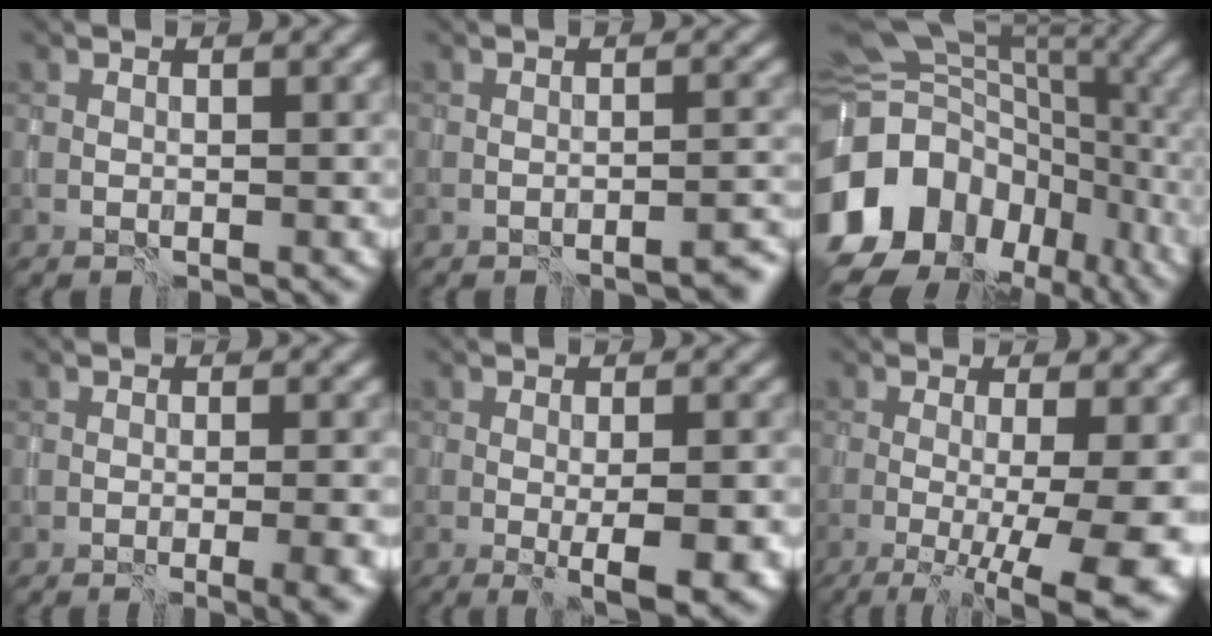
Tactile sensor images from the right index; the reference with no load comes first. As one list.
[{"total": 2.1, "force": [-1.7, 0.1, 1.2], "torque": [-0.016, -0.004, -0.030]}, {"total": 18.1, "force": [-7.1, 14.5, 8.2], "torque": [-0.186, -0.006, -0.107]}, {"total": 4.0, "force": [-1.2, 1.2, 3.6], "torque": [-0.027, -0.007, -0.012]}, {"total": 4.1, "force": [-1.3, 0.7, 3.9], "torque": [-0.054, -0.012, -0.017]}, {"total": 11.1, "force": [-2.3, 3.5, 10.2], "torque": [-0.114, -0.010, -0.023]}]